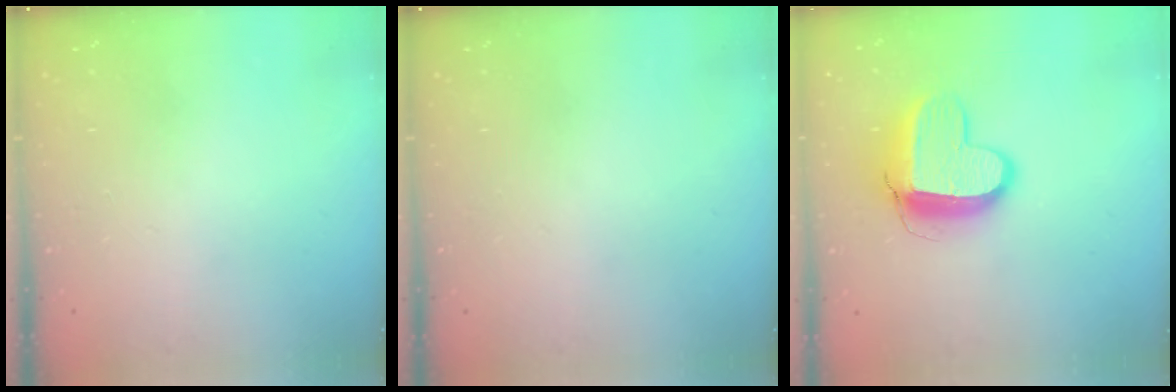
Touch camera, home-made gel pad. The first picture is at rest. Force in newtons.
{"total": 0.0}
{"total": 12.4, "press": 12.3, "slide": 1.3}